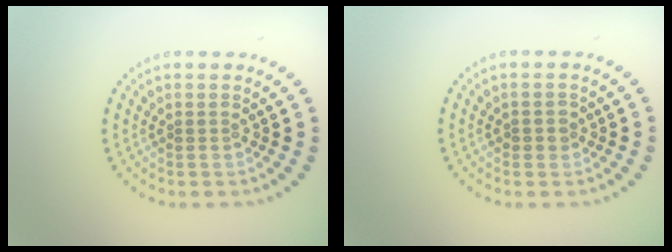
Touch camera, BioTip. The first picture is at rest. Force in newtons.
{"total": 1.1, "press": 1.0, "slide": 0.4}